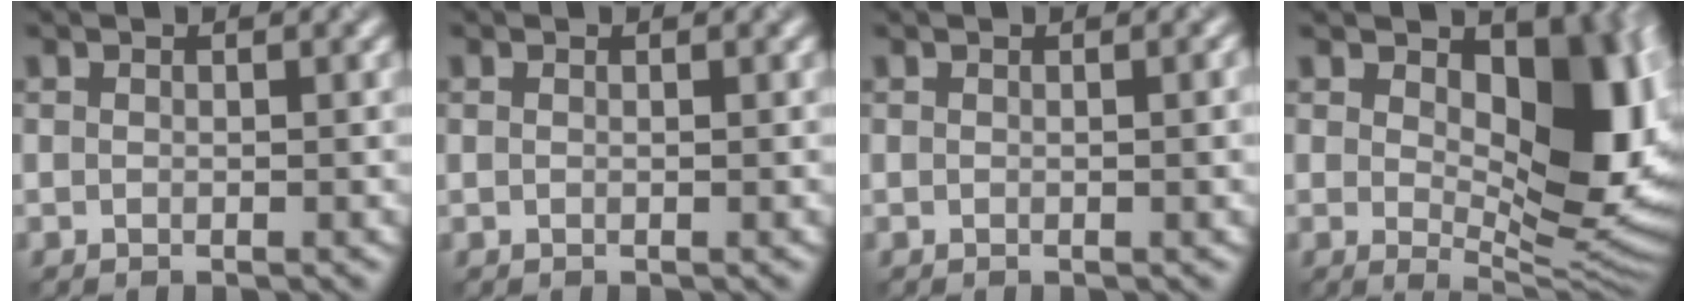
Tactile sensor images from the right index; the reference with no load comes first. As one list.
[{"total": 0.0}, {"total": 2.0, "force": [0.3, 0.8, 1.8], "torque": [-0.008, 0.007, 0.004]}, {"total": 11.3, "force": [2.8, 5.9, 9.3], "torque": [-0.120, -0.005, 0.054]}]